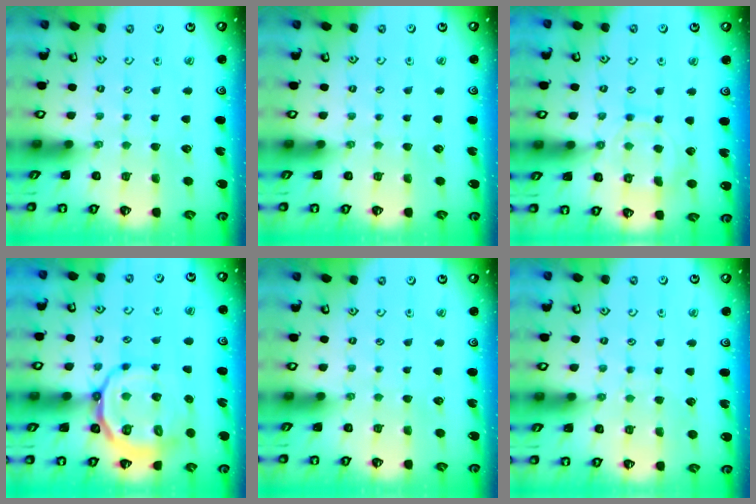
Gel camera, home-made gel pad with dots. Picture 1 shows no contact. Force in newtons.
{"total": 0.0}
{"total": 10.7, "press": 10.7, "slide": 0.9}
{"total": 15.3, "press": 15.1, "slide": 2.6}
{"total": 0.0}
{"total": 6.4, "press": 6.4, "slide": 0.6}